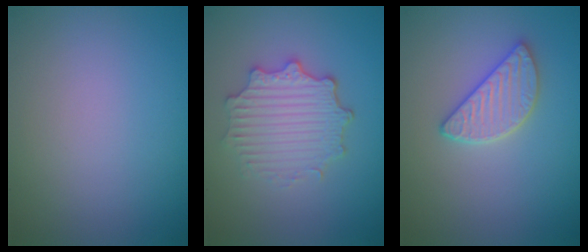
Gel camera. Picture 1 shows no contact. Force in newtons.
{"total": 4.4, "press": 3.6, "slide": 2.5}
{"total": 2.9, "press": 2.8, "slide": 0.9}